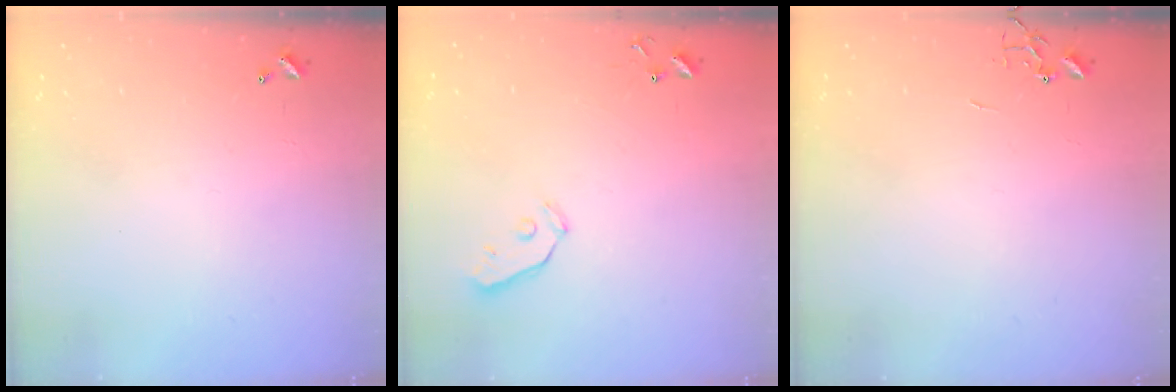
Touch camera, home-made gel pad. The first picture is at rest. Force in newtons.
{"total": 3.7, "press": 3.6, "slide": 0.8}
{"total": 0.0}